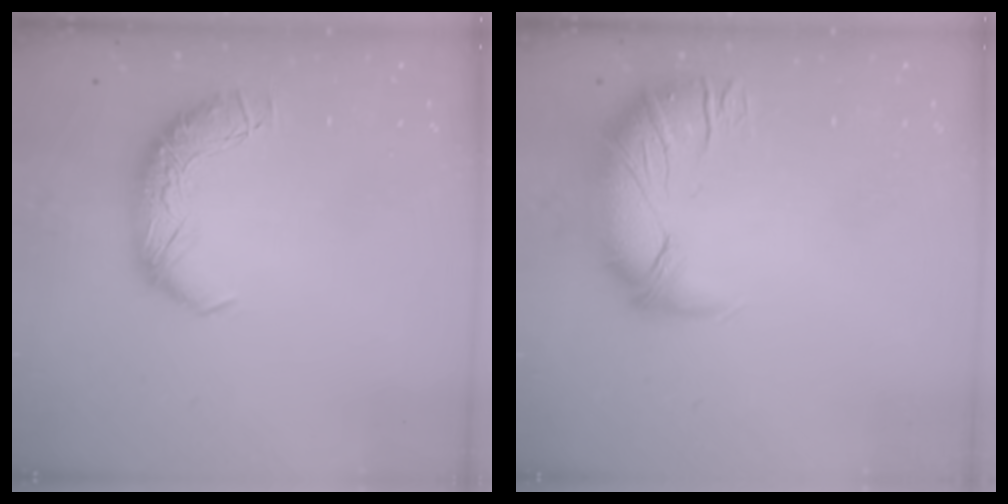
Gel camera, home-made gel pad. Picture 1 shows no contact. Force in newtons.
{"total": 3.1, "press": 2.1, "slide": 2.3}